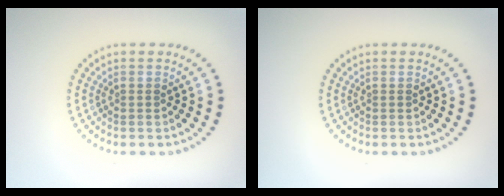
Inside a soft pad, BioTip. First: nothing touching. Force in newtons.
{"total": 0.0}